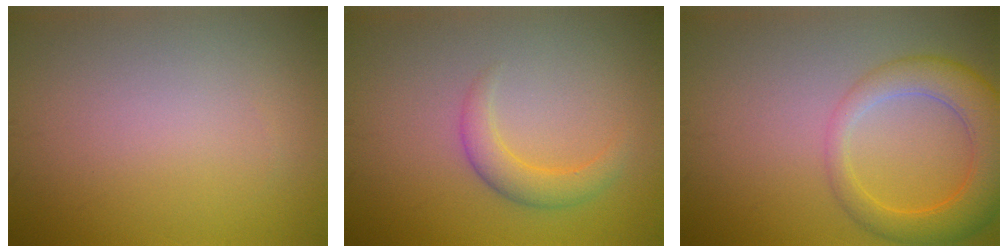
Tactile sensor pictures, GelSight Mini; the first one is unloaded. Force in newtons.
{"total": 2.5, "press": 2.5, "slide": 0.0}
{"total": 5.5, "press": 5.5, "slide": 0.3}